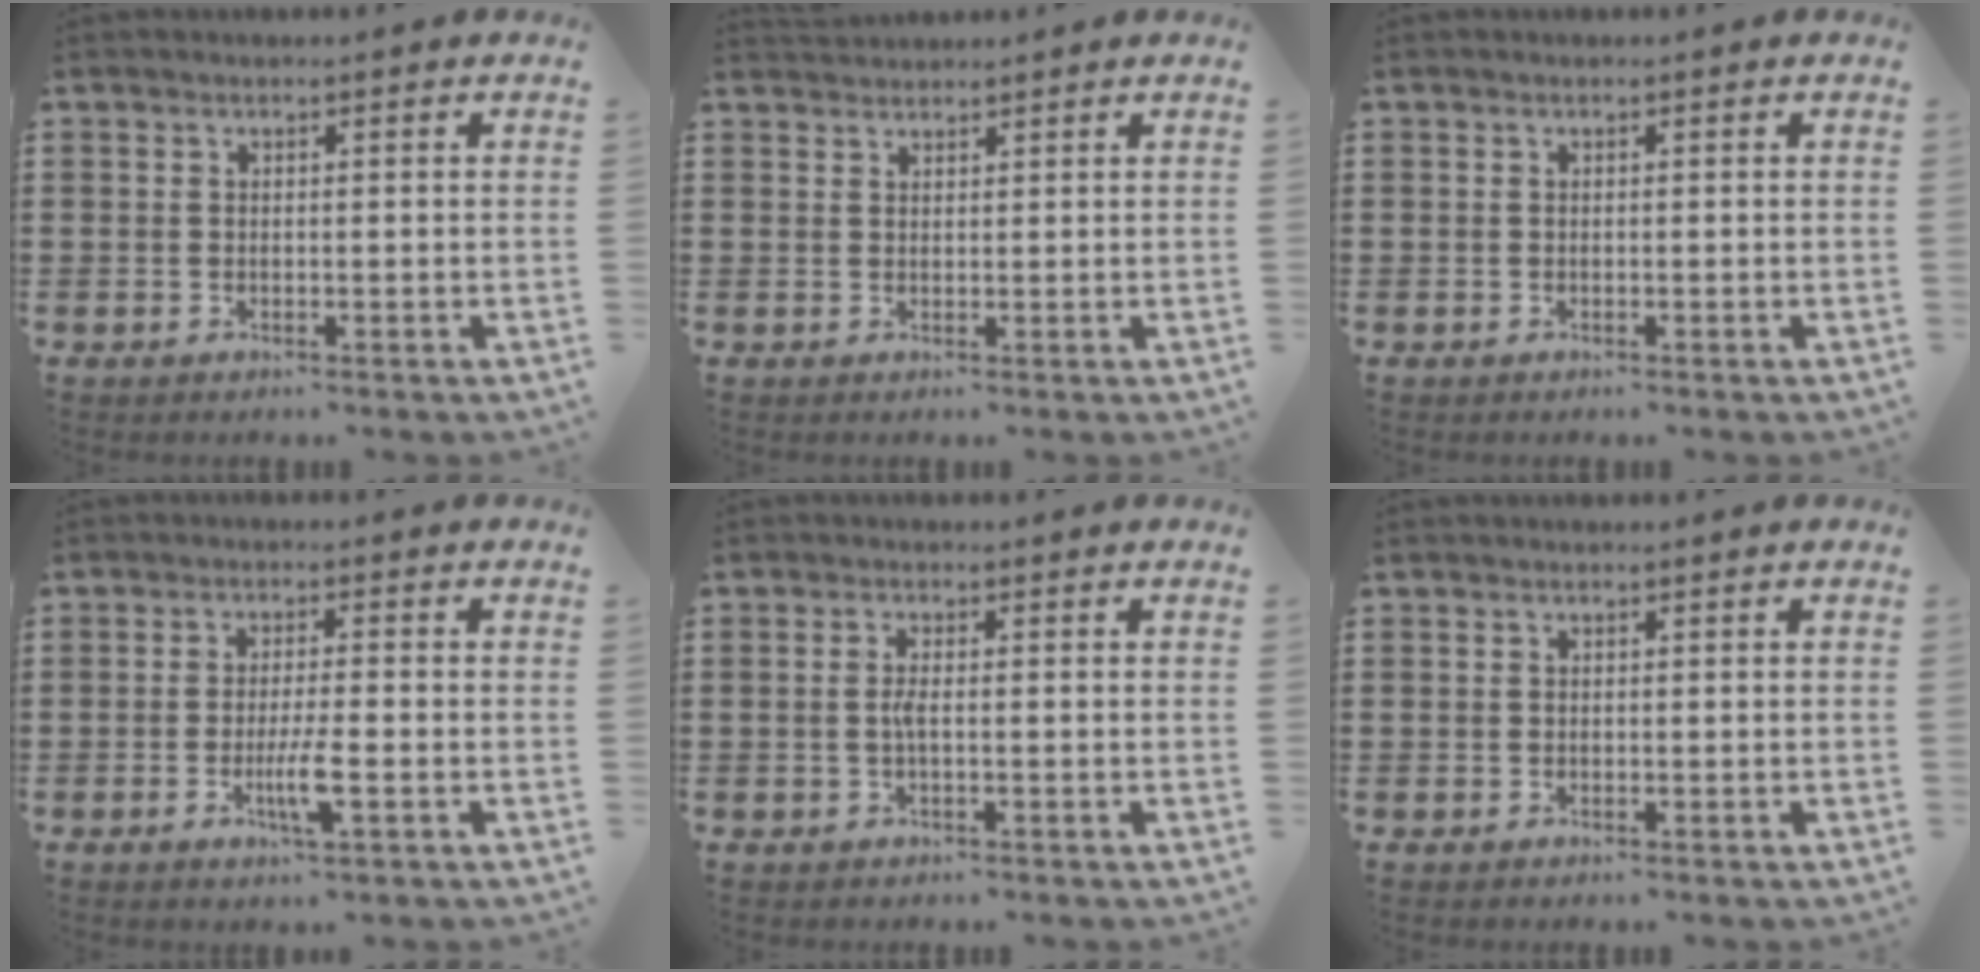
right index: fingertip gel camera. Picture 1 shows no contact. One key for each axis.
{"total": 1.5, "fx": 1.4, "fy": 0.3, "fz": -0.4, "tx": 0.004, "ty": 0.002, "tz": 0.029}
{"total": 0.0}
{"total": 4.9, "fx": -1.7, "fy": 0.5, "fz": 4.6, "tx": -0.091, "ty": -0.012, "tz": -0.033}
{"total": 1.7, "fx": -0.3, "fy": 0.2, "fz": 1.7, "tx": -0.043, "ty": -0.002, "tz": -0.010}
{"total": 0.0}